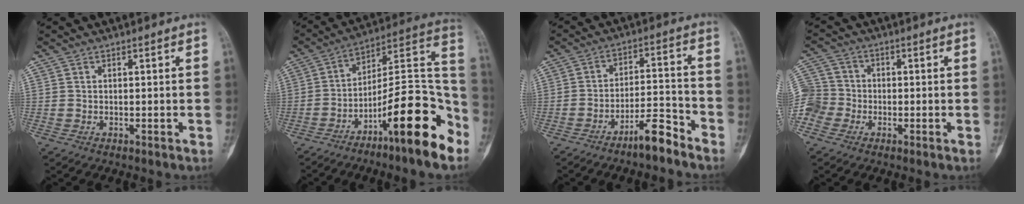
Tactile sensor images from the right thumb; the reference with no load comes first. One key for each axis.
{"total": 20.2, "fx": -10.7, "fy": 4.1, "fz": 16.7, "tx": -0.225, "ty": 0.088, "tz": -0.169}
{"total": 7.7, "fx": -5.9, "fy": 1.5, "fz": 4.6, "tx": -0.078, "ty": 0.058, "tz": -0.103}
{"total": 10.6, "fx": -3.5, "fy": 9.3, "fz": 3.6, "tx": -0.099, "ty": 0.034, "tz": -0.071}